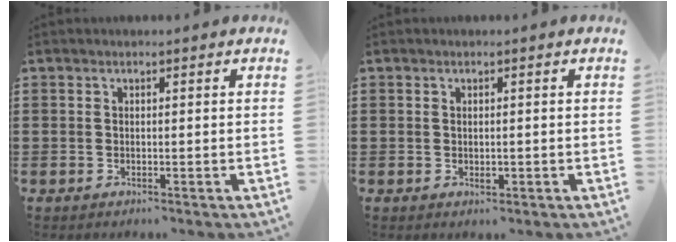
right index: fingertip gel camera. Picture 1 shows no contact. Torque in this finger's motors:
{"motor_torque": [0.33, 0.34, 0.00, 0.00]}